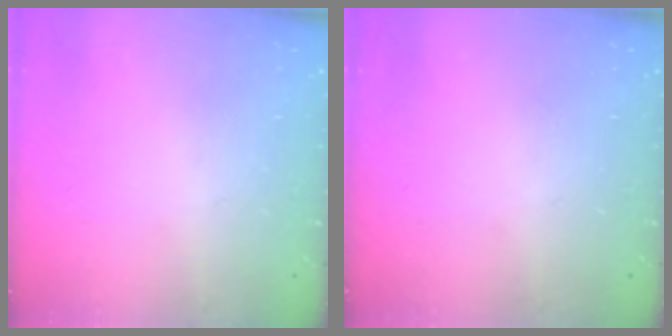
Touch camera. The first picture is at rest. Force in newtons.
{"total": 0.0}